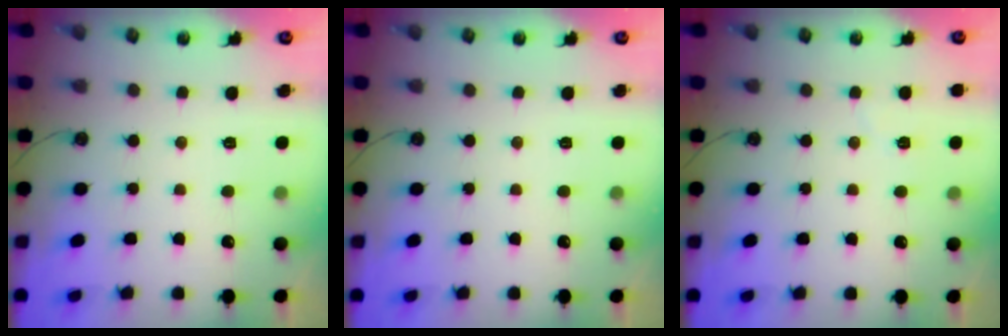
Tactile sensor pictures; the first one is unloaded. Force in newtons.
{"total": 0.0}
{"total": 4.7, "press": 3.8, "slide": 2.8}